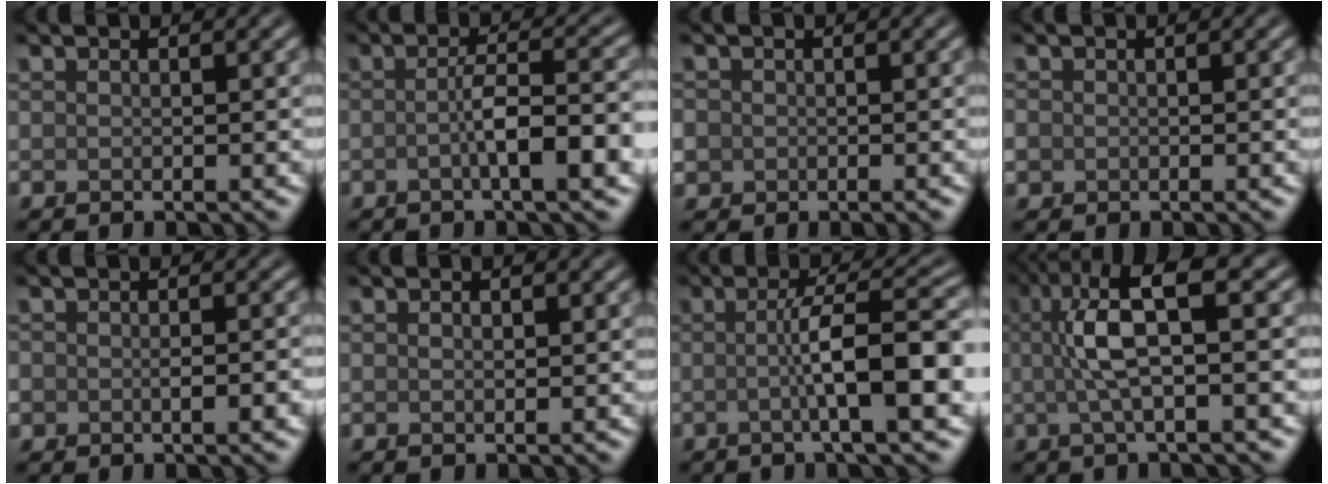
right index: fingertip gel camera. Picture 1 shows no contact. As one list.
[{"total": 5.7, "force": [-1.4, 1.2, 5.4], "torque": [-0.088, 0.010, -0.027]}, {"total": 2.3, "force": [-0.6, 2.1, 0.7], "torque": [-0.009, -0.005, -0.008]}, {"total": 1.3, "force": [-0.3, 1.1, 0.4], "torque": [-0.005, -0.005, -0.006]}, {"total": 3.3, "force": [-0.9, 2.0, 2.5], "torque": [-0.026, -0.006, -0.005]}, {"total": 0.7, "force": [0.3, 0.3, 0.5], "torque": [-0.010, 0.001, 0.005]}, {"total": 7.9, "force": [-0.7, 1.5, 7.7], "torque": [-0.113, 0.008, -0.015]}, {"total": 6.9, "force": [1.1, 1.8, 6.6], "torque": [-0.124, 0.016, 0.014]}]